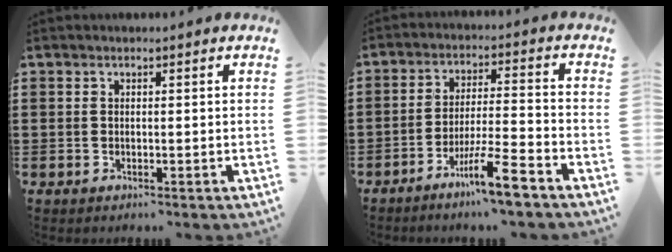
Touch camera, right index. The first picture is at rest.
{"total": 8.0, "force": [-5.8, 0.3, 5.5], "torque": [-0.101, -0.002, -0.107]}